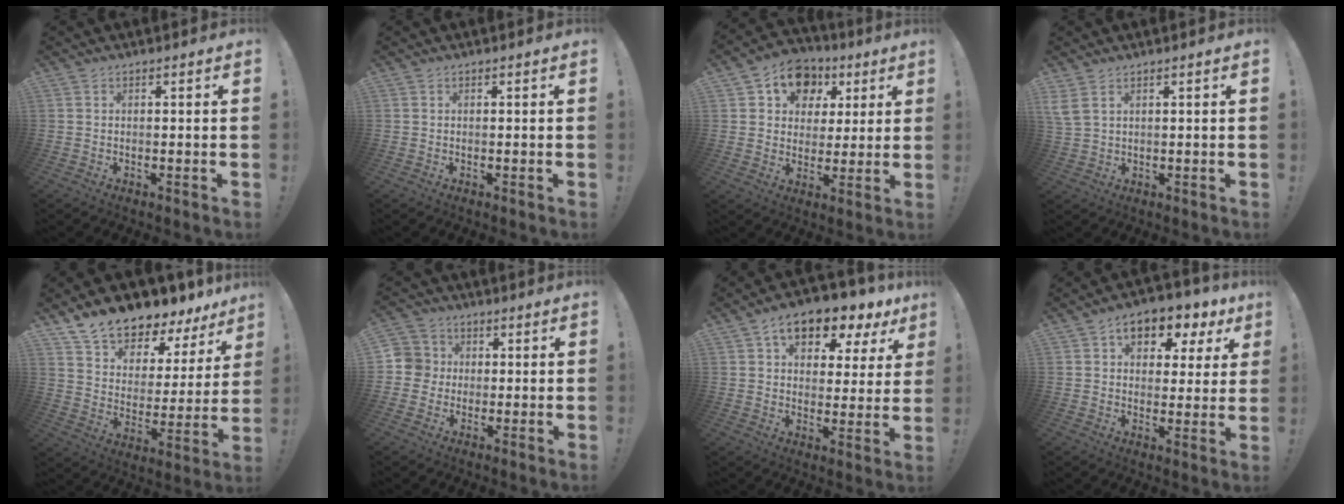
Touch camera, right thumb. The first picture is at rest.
{"total": 0.0}
{"total": 11.4, "force": [4.7, 9.4, 4.4], "torque": [-0.063, -0.018, 0.093]}
{"total": 4.0, "force": [2.4, 1.6, 2.7], "torque": [-0.069, -0.008, 0.048]}
{"total": 11.4, "force": [10.4, 3.7, 2.8], "torque": [-0.061, -0.095, 0.185]}
{"total": 6.7, "force": [-0.2, 6.5, 1.3], "torque": [-0.020, 0.007, -0.002]}
{"total": 11.0, "force": [6.5, 5.8, 6.6], "torque": [-0.103, -0.037, 0.116]}
{"total": 9.3, "force": [4.3, 5.8, 5.9], "torque": [-0.081, -0.021, 0.078]}